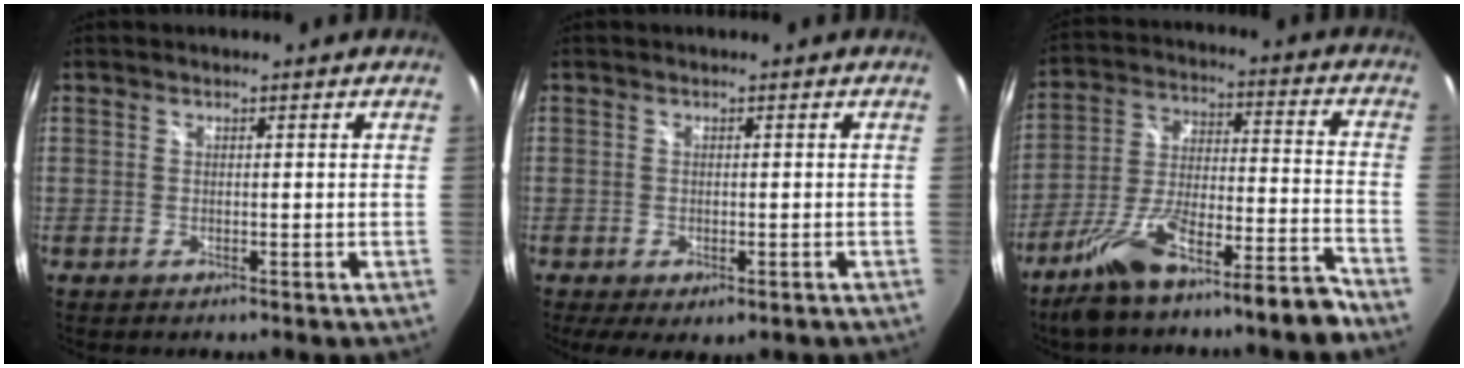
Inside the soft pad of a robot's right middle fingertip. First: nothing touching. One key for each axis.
{"total": 5.1, "fx": -2.6, "fy": 2.6, "fz": 3.6, "tx": -0.065, "ty": -0.023, "tz": -0.033}
{"total": 15.0, "fx": -11.8, "fy": 2.0, "fz": 9.0, "tx": -0.167, "ty": 0.009, "tz": -0.195}